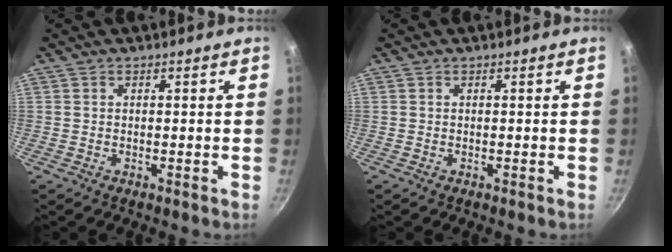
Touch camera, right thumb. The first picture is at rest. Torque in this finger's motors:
{"motor_torque": [-0.01, 0.00, 0.00, 0.00, 0.01]}